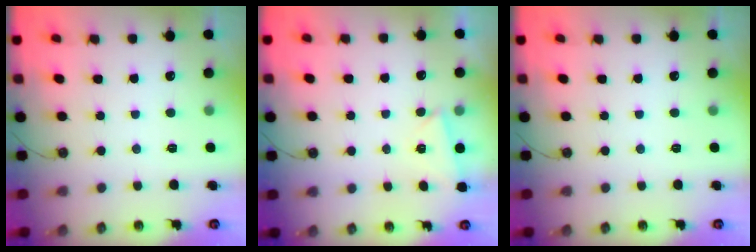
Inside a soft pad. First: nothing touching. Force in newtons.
{"total": 2.4, "press": 2.3, "slide": 0.6}
{"total": 0.0}